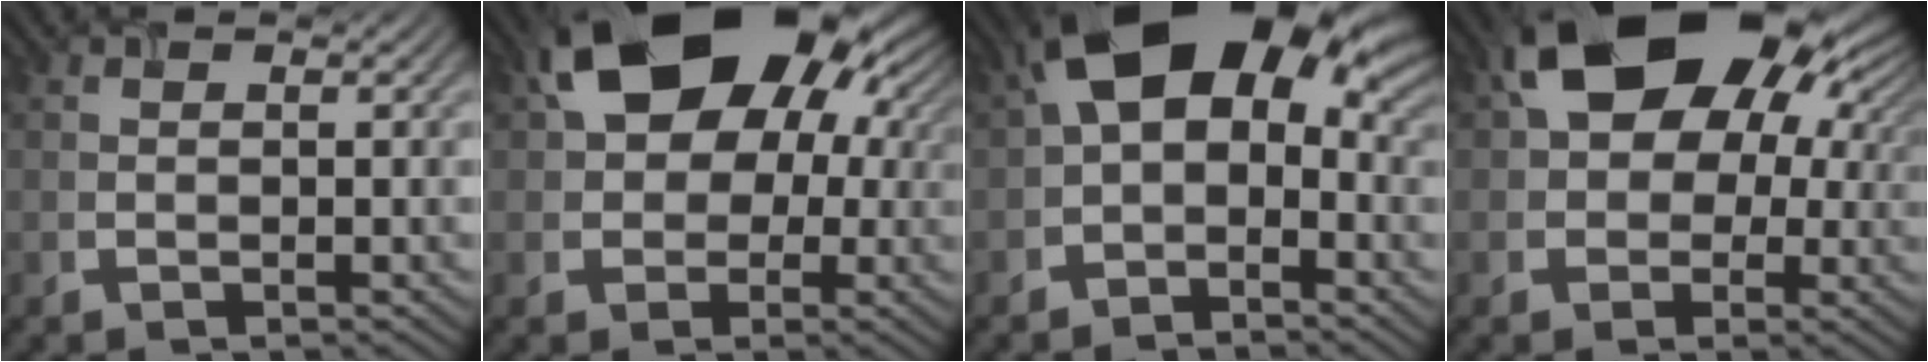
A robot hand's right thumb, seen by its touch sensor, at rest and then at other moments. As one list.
[{"total": 16.0, "force": [4.9, 11.6, 9.9], "torque": [-0.132, 0.028, 0.068]}, {"total": 11.1, "force": [1.7, 7.1, 8.3], "torque": [-0.147, 0.007, 0.014]}, {"total": 14.2, "force": [4.5, 9.9, 9.1], "torque": [-0.126, 0.013, 0.063]}]